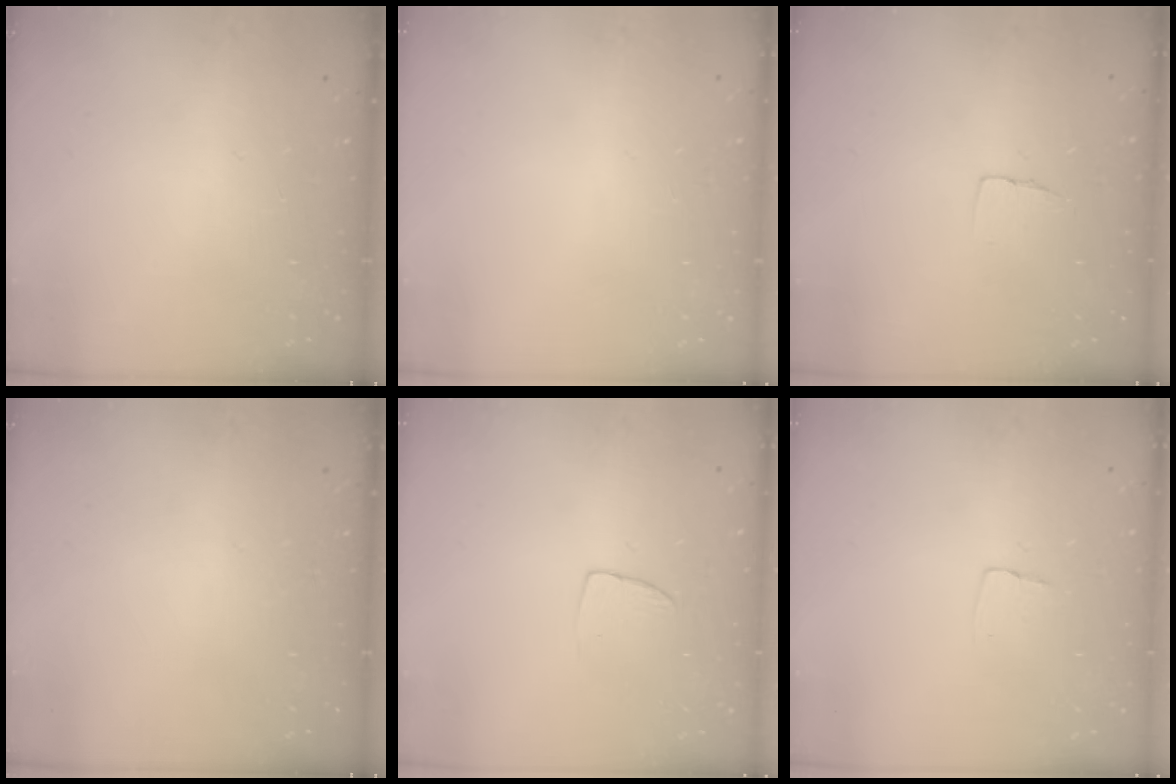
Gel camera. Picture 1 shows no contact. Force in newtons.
{"total": 0.0}
{"total": 3.9, "press": 3.9, "slide": 0.3}
{"total": 0.0}
{"total": 3.3, "press": 3.3, "slide": 0.2}
{"total": 3.4, "press": 3.4, "slide": 0.2}